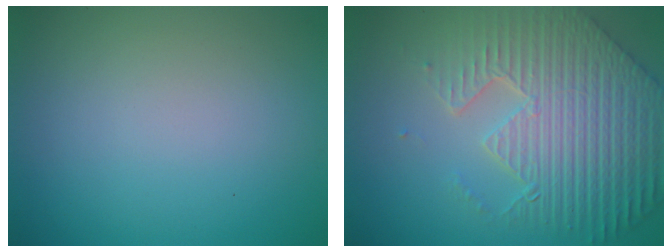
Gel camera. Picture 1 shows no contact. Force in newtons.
{"total": 8.9, "press": 6.3, "slide": 6.2}